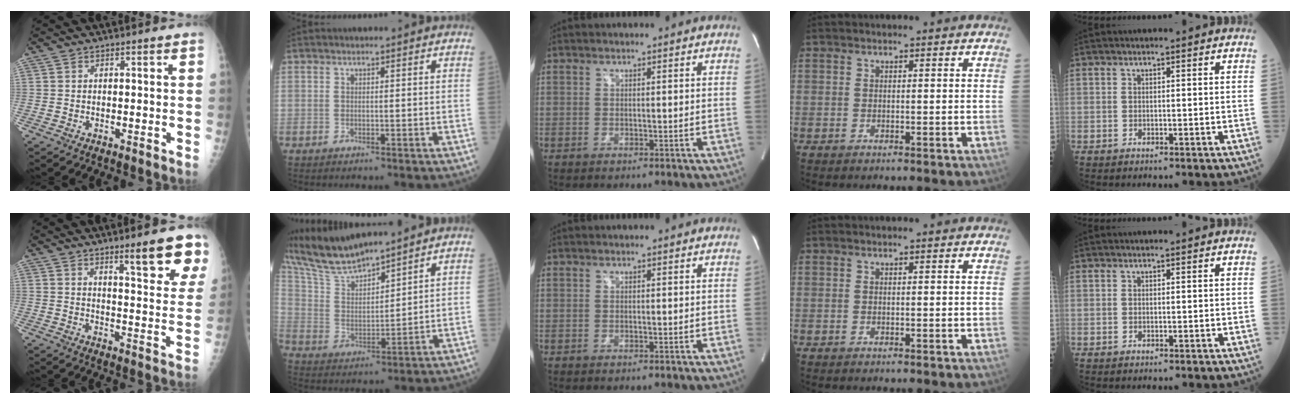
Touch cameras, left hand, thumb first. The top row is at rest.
{"thumb": {"total": 11.8, "force": [7.7, 1.9, 8.7], "torque": [-0.086, -0.045, 0.101]}, "index": {"total": 12.9, "force": [11.9, 1.0, 4.9], "torque": [-0.113, 0.013, 0.236]}}